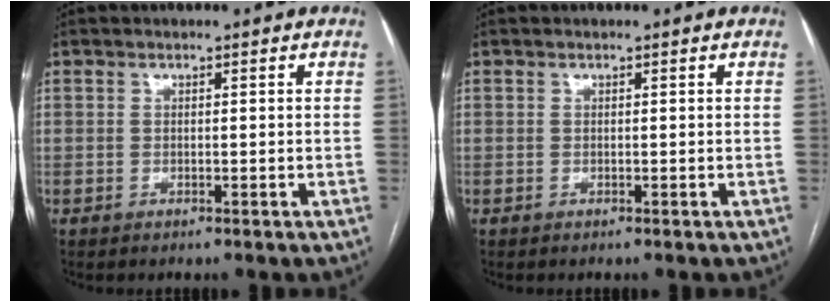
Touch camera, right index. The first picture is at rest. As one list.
[{"total": 0.0}]